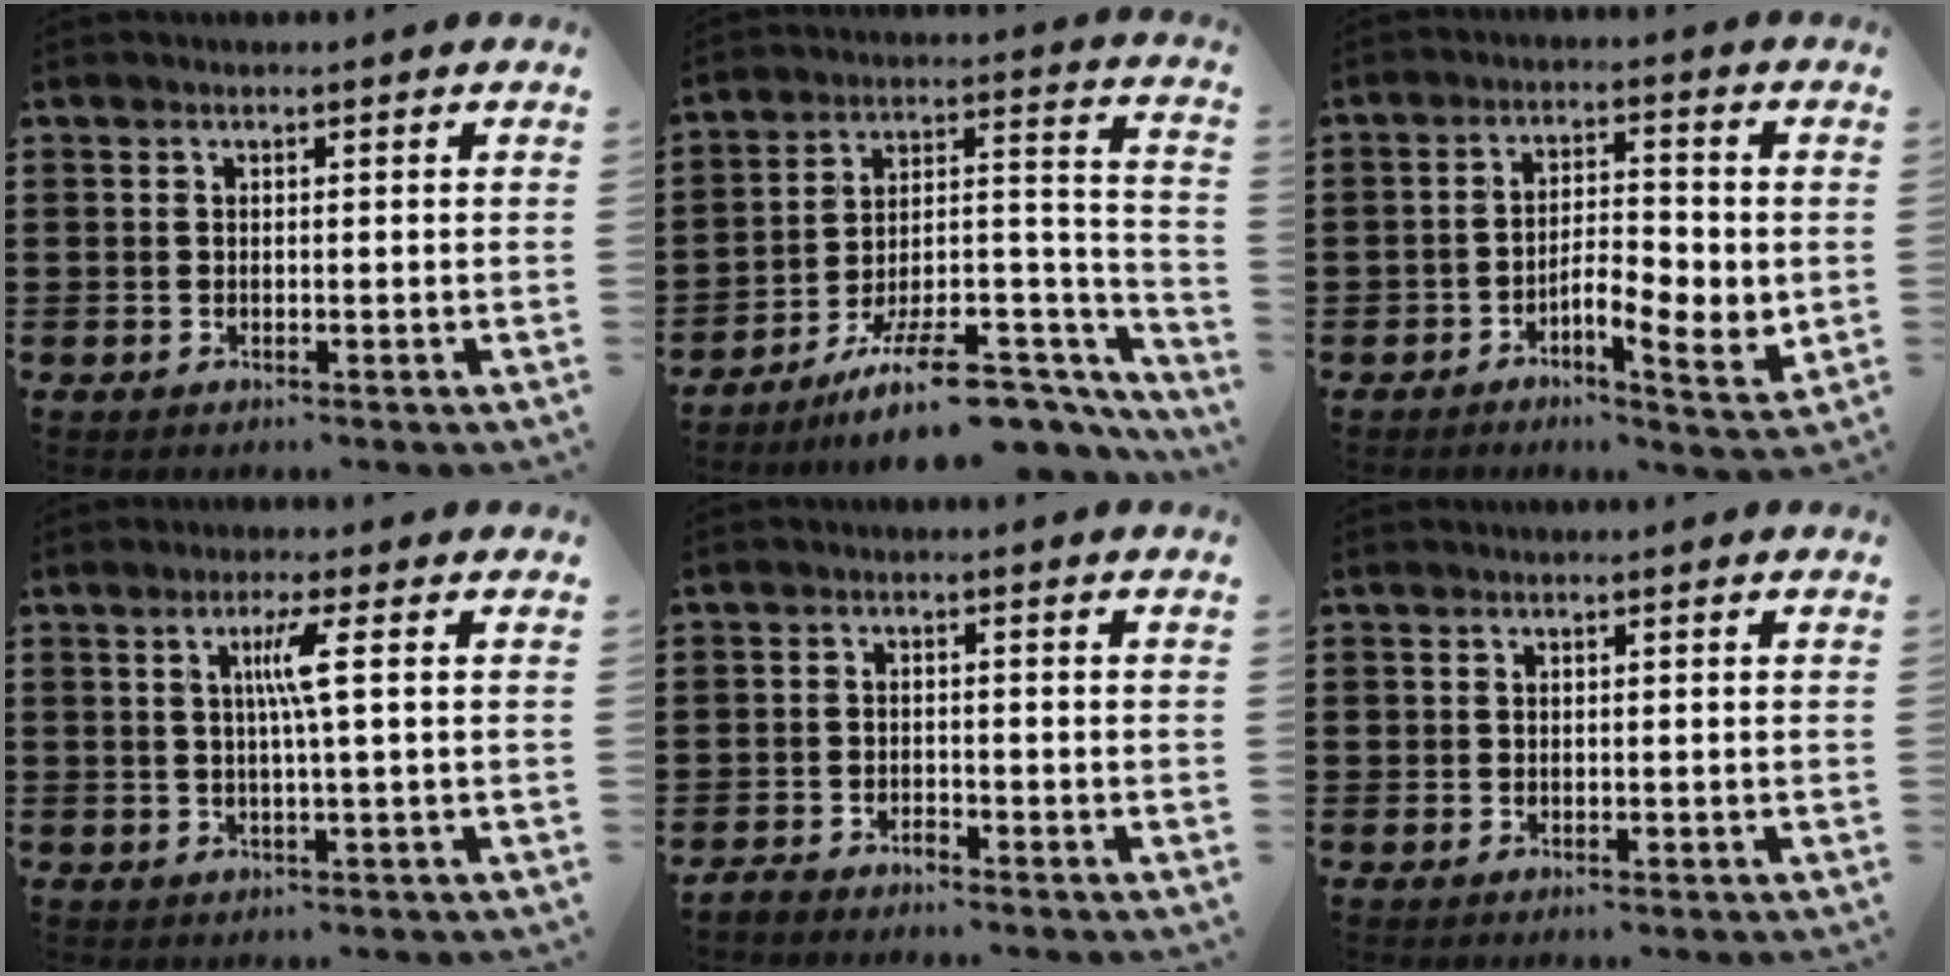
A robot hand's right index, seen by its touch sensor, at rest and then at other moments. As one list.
[{"total": 11.4, "force": [-8.6, 3.3, 6.6], "torque": [-0.101, 0.030, -0.154]}, {"total": 5.7, "force": [-2.0, 2.3, 4.8], "torque": [-0.078, -0.002, -0.040]}, {"total": 4.4, "force": [0.7, -0.5, 4.4], "torque": [-0.083, -0.003, 0.005]}, {"total": 2.2, "force": [-2.2, 0.3, -0.1], "torque": [-0.004, 0.004, -0.048]}, {"total": 0.5, "force": [0.0, 0.5, 0.1], "torque": [-0.002, 0.003, 0.000]}]